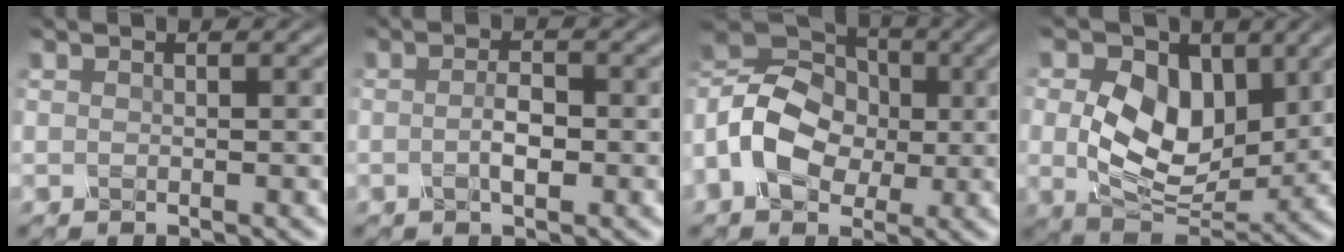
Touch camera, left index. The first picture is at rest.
{"total": 2.0, "force": [-0.7, 0.8, 1.8], "torque": [-0.036, -0.002, -0.014]}
{"total": 8.9, "force": [-1.9, 6.8, 5.4], "torque": [-0.102, 0.007, -0.043]}
{"total": 9.4, "force": [1.7, 6.5, 6.6], "torque": [-0.129, -0.013, 0.028]}